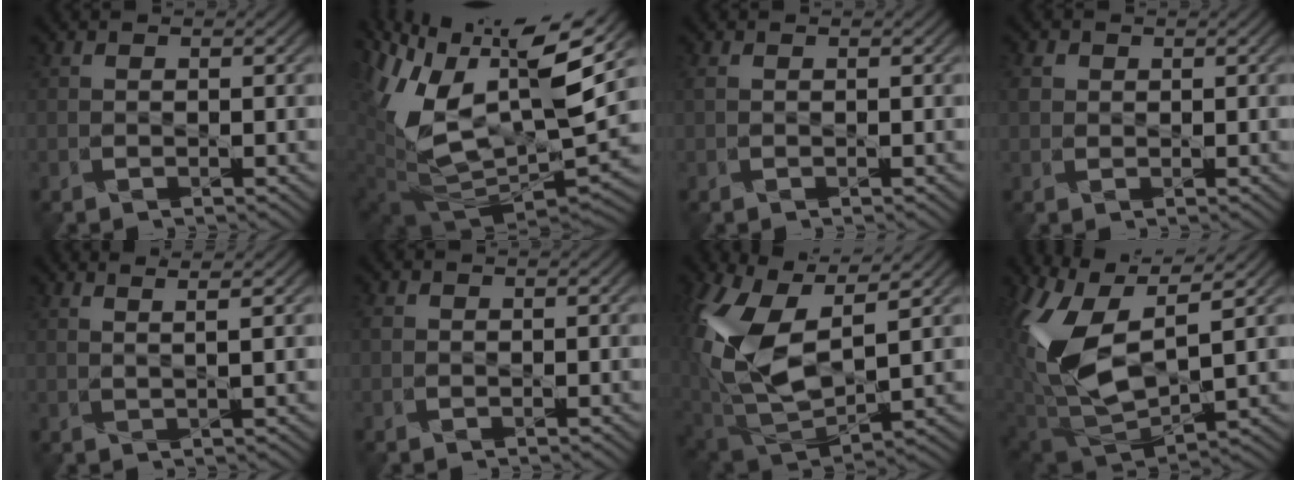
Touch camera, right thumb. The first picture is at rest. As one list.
[{"total": 14.8, "force": [5.6, 6.3, 12.1], "torque": [-0.256, -0.001, 0.111]}, {"total": 0.6, "force": [0.1, 0.4, 0.4], "torque": [-0.015, -0.002, 0.002]}, {"total": 1.7, "force": [0.9, 1.4, 0.3], "torque": [-0.014, 0.005, 0.019]}, {"total": 2.4, "force": [2.2, -0.5, 0.8], "torque": [-0.008, 0.003, 0.028]}, {"total": 0.9, "force": [0.2, 0.7, 0.4], "torque": [-0.012, -0.002, 0.003]}, {"total": 15.2, "force": [5.1, 7.7, 12.1], "torque": [-0.276, -0.009, 0.117]}, {"total": 13.4, "force": [4.9, 6.2, 10.8], "torque": [-0.247, -0.004, 0.106]}]